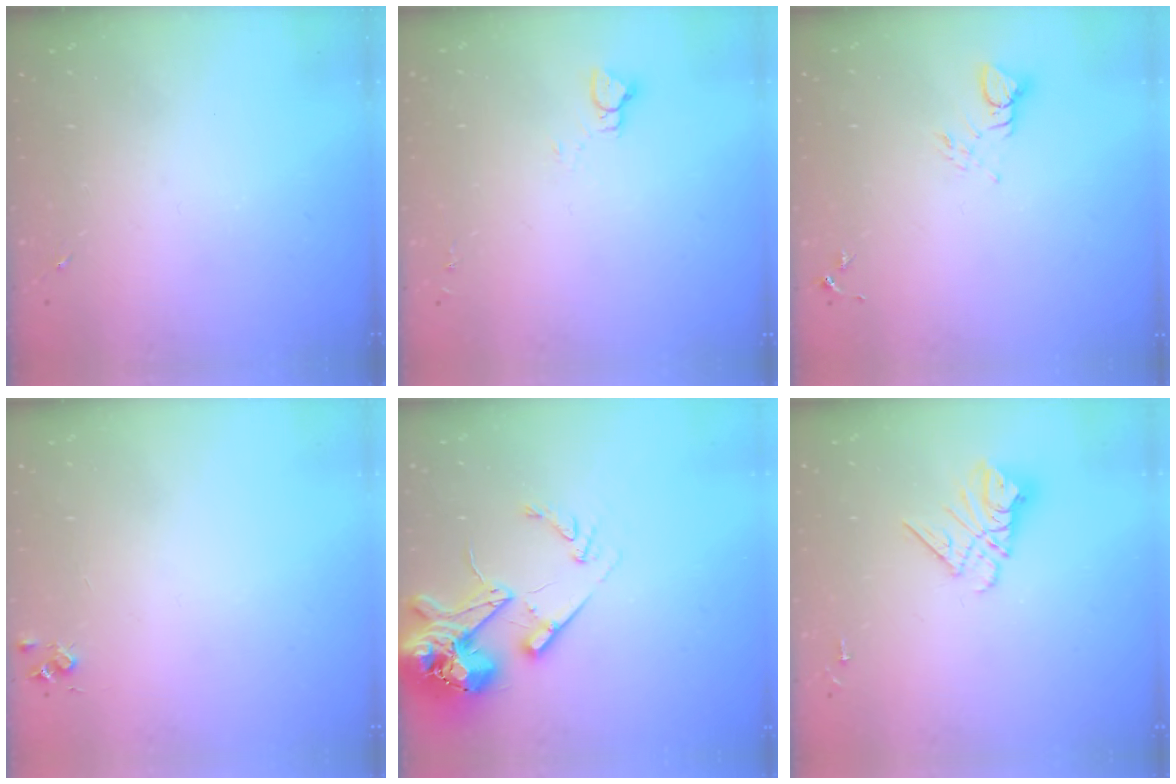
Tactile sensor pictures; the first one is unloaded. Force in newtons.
{"total": 3.9, "press": 3.9, "slide": 0.4}
{"total": 4.1, "press": 4.1, "slide": 0.4}
{"total": 4.4, "press": 4.4, "slide": 0.5}
{"total": 18.0, "press": 17.8, "slide": 2.8}
{"total": 10.7, "press": 10.7, "slide": 1.0}